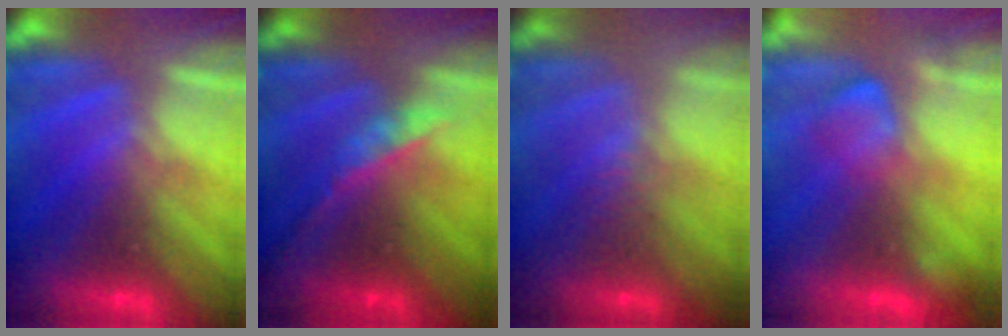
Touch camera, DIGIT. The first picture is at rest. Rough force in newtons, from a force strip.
{"total": 2.4}
{"total": 2.5}
{"total": 2.4}